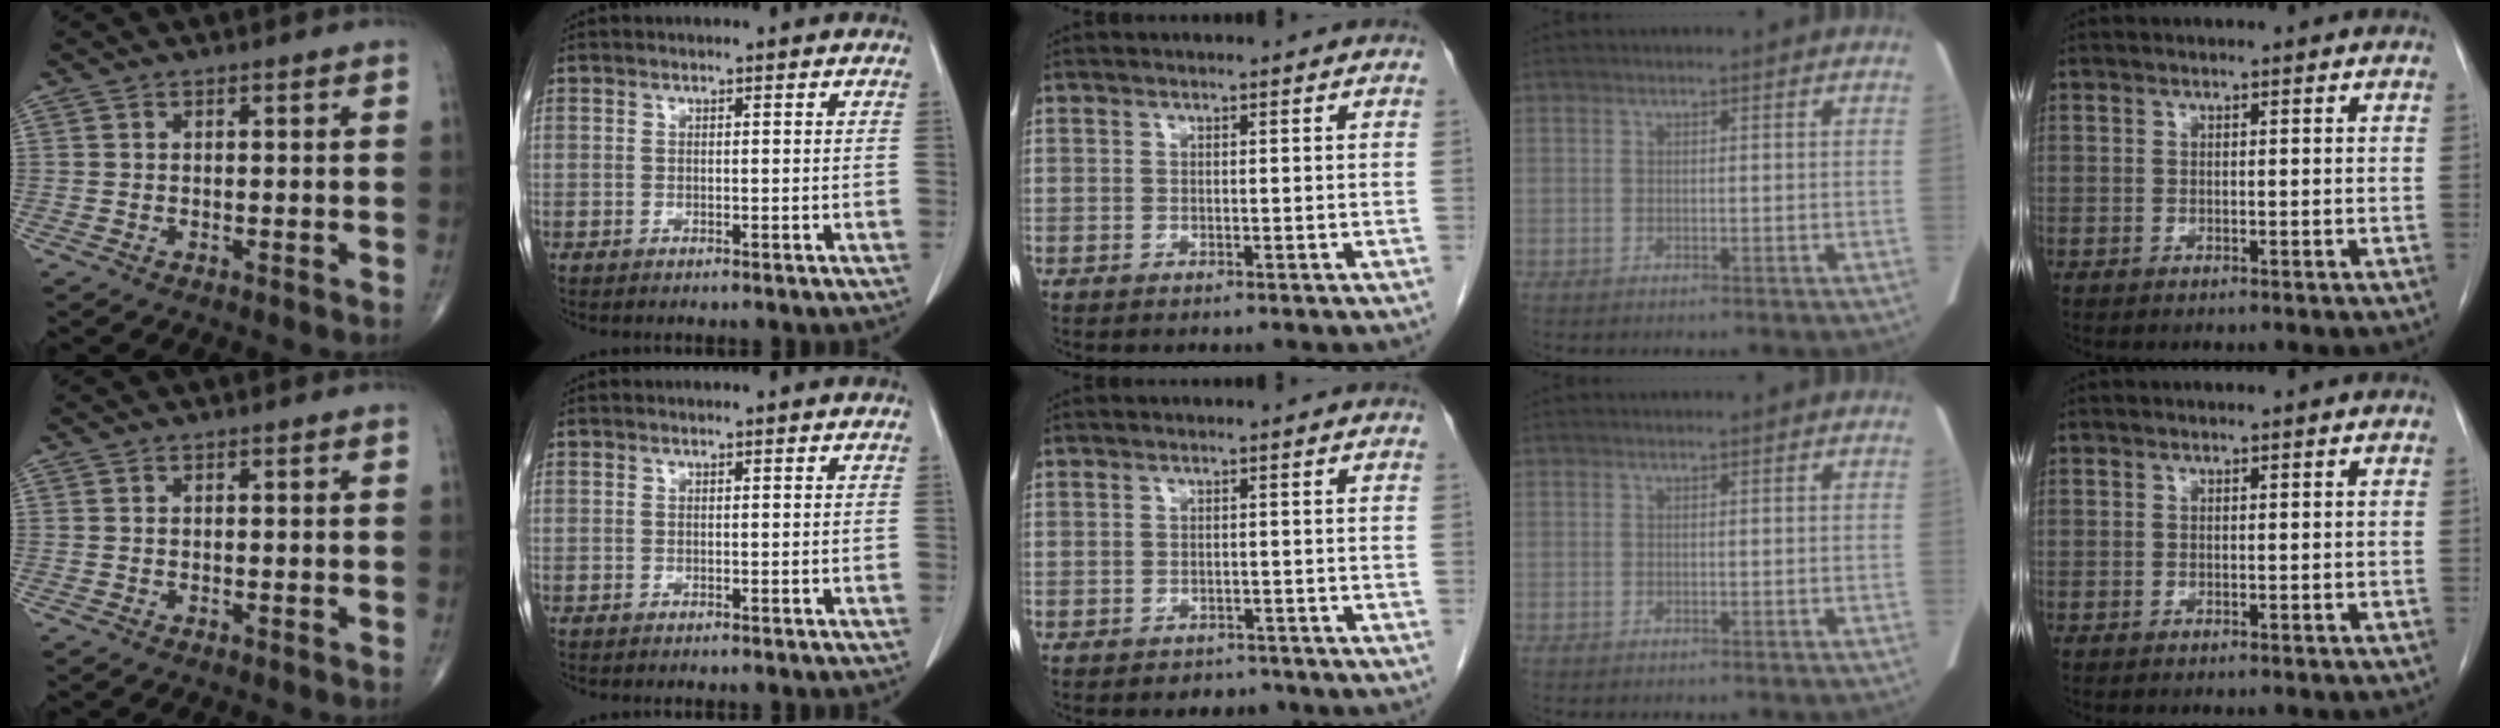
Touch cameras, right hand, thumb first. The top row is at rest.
{"middle": {"total": 2.2, "force": [-1.8, 1.2, 0.2], "torque": [-0.006, 0.004, -0.025]}}